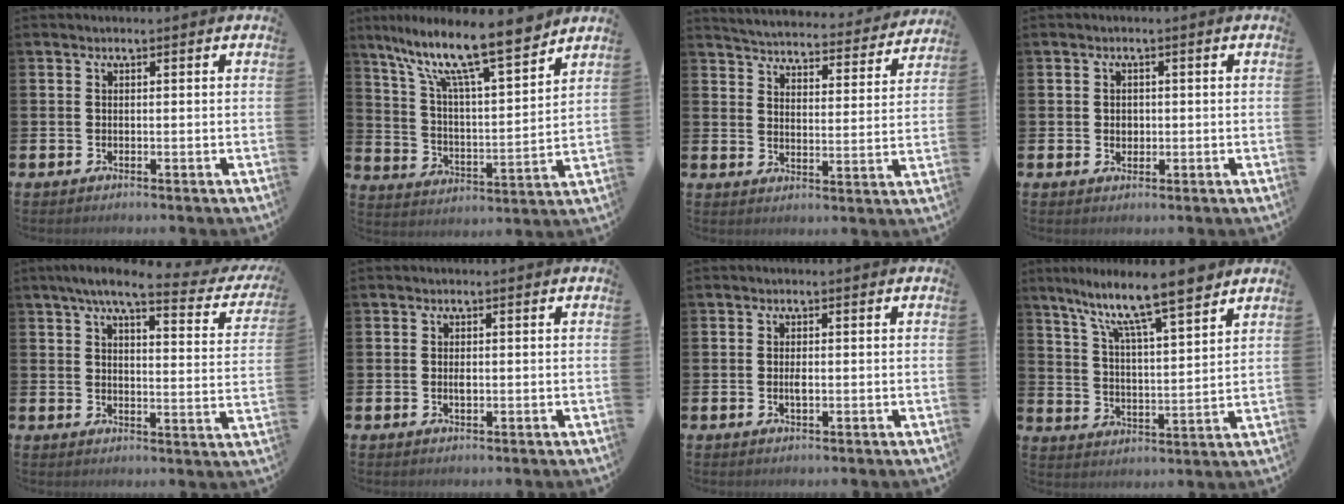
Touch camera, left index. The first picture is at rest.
{"total": 13.2, "force": [10.6, 2.2, 7.7], "torque": [-0.168, -0.068, 0.177]}
{"total": 4.4, "force": [4.4, 0.5, 0.5], "torque": [-0.032, -0.040, 0.071]}
{"total": 1.3, "force": [0.3, 1.2, 0.6], "torque": [0.005, 0.002, 0.000]}
{"total": 6.5, "force": [5.0, 1.2, 4.0], "torque": [-0.080, -0.028, 0.077]}
{"total": 0.9, "force": [0.0, 0.4, 0.8], "torque": [-0.015, 0.001, 0.000]}
{"total": 1.1, "force": [-0.1, 0.4, 1.1], "torque": [-0.020, 0.001, -0.003]}
{"total": 10.2, "force": [8.7, 0.7, 5.2], "torque": [-0.123, -0.059, 0.146]}